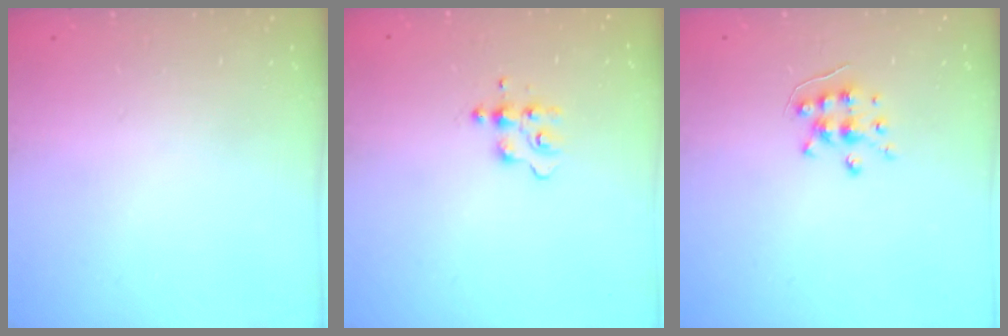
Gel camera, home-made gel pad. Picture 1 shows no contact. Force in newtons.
{"total": 5.3, "press": 5.2, "slide": 0.6}
{"total": 6.1, "press": 6.1, "slide": 0.4}